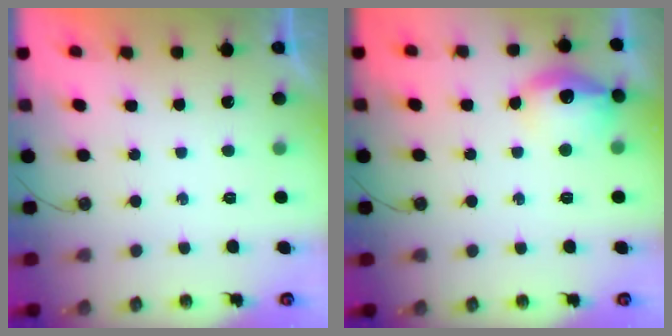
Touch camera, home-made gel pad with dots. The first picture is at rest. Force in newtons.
{"total": 13.9, "press": 13.9, "slide": 1.1}